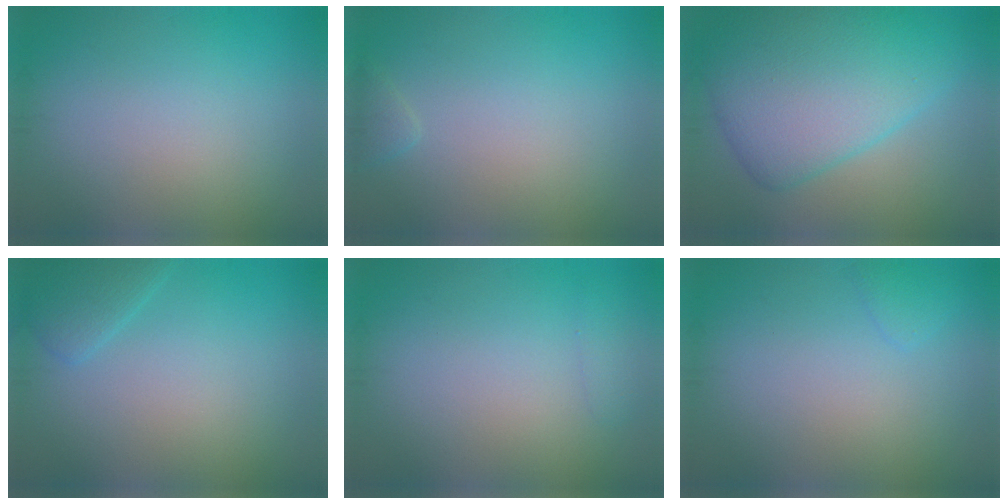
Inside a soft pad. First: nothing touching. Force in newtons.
{"total": 0.8, "press": 0.8, "slide": 0.1}
{"total": 7.8, "press": 7.8, "slide": 0.2}
{"total": 1.9, "press": 1.9, "slide": 0.1}
{"total": 0.8, "press": 0.8, "slide": 0.0}
{"total": 0.9, "press": 0.9, "slide": 0.1}